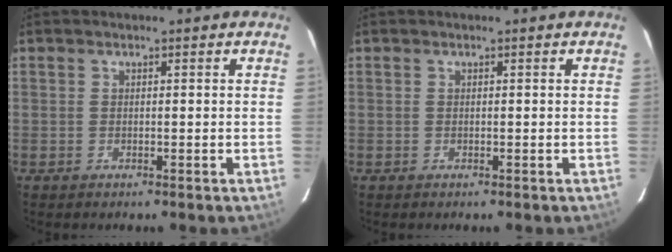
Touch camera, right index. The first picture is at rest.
{"total": 0.0}